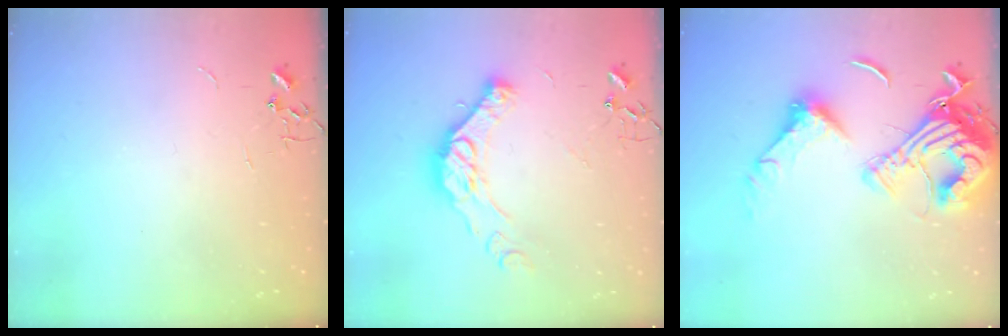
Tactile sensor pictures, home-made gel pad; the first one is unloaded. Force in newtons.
{"total": 15.5, "press": 15.4, "slide": 1.7}
{"total": 21.7, "press": 21.5, "slide": 2.5}